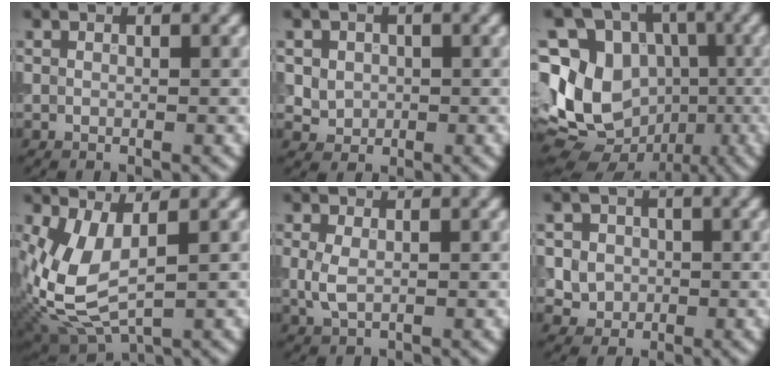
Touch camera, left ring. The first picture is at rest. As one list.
[{"total": 2.7, "force": [0.4, 2.4, 1.2], "torque": [-0.015, 0.003, 0.009]}, {"total": 12.5, "force": [-1.8, 10.6, 6.4], "torque": [-0.139, 0.000, -0.045]}, {"total": 7.4, "force": [0.2, 3.7, 6.5], "torque": [-0.161, -0.008, 0.008]}, {"total": 2.0, "force": [0.1, 1.2, 1.6], "torque": [-0.041, 0.000, 0.004]}, {"total": 4.6, "force": [0.3, 4.3, 1.6], "torque": [-0.017, 0.022, -0.004]}]